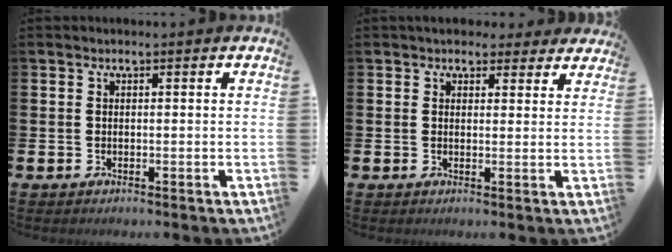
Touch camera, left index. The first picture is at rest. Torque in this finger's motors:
{"motor_torque": [0.27, -0.50, 0.77, 0.13]}